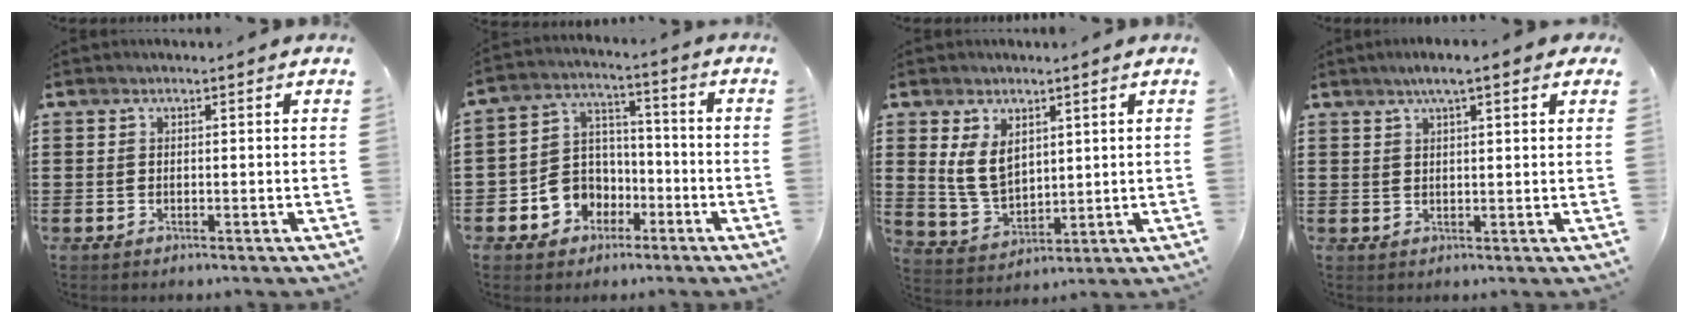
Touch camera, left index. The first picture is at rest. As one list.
[{"total": 7.0, "force": [-3.2, 6.1, 1.3], "torque": [-0.050, 0.013, -0.062]}, {"total": 6.3, "force": [2.6, 4.1, 4.1], "torque": [-0.106, 0.005, 0.045]}, {"total": 3.8, "force": [2.3, 0.5, 3.0], "torque": [-0.065, 0.006, 0.040]}]